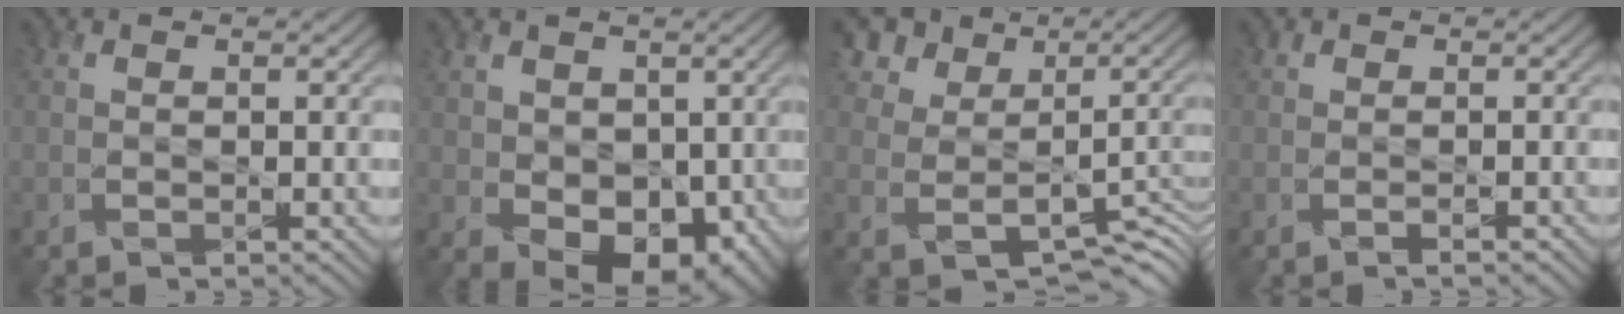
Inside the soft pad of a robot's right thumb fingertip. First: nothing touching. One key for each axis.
{"total": 7.9, "fx": 0.0, "fy": 6.0, "fz": 5.2, "tx": -0.096, "ty": -0.025, "tz": 0.007}
{"total": 9.2, "fx": 2.8, "fy": 7.0, "fz": 5.2, "tx": -0.090, "ty": -0.004, "tz": 0.060}
{"total": 1.0, "fx": -0.6, "fy": 0.6, "fz": 0.5, "tx": -0.007, "ty": -0.004, "tz": -0.011}